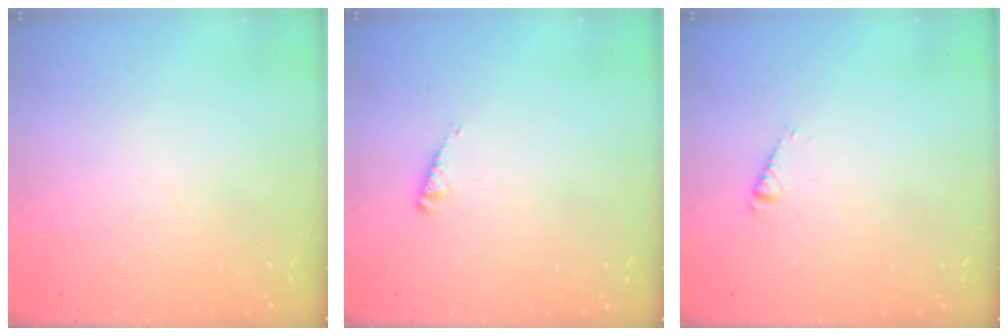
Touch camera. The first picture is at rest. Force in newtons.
{"total": 2.8, "press": 2.7, "slide": 0.3}
{"total": 2.9, "press": 2.9, "slide": 0.3}